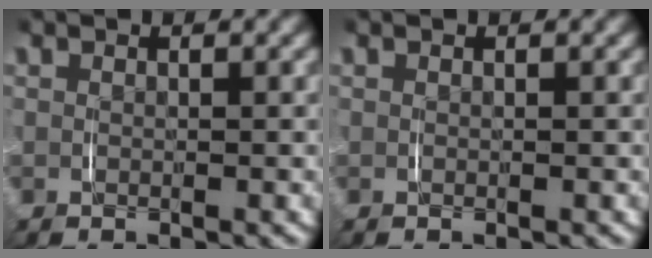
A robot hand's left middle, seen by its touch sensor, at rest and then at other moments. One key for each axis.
{"total": 0.0}